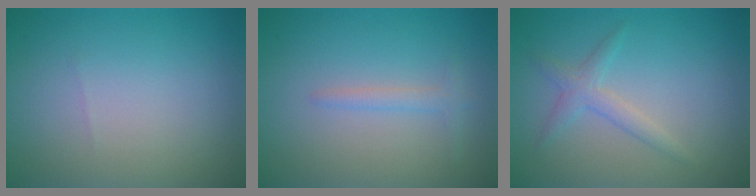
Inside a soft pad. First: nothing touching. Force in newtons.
{"total": 1.3, "press": 1.3, "slide": 0.1}
{"total": 1.8, "press": 1.8, "slide": 0.1}